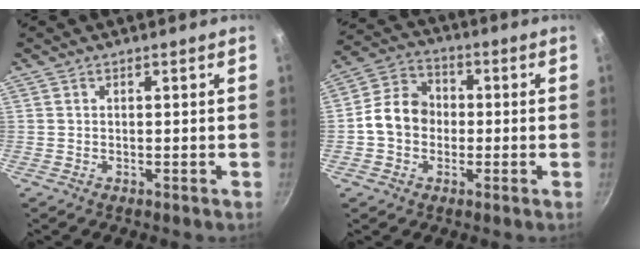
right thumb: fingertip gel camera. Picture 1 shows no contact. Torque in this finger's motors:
{"motor_torque": [1.34, 1.63, 0.71, -0.81, 0.06]}